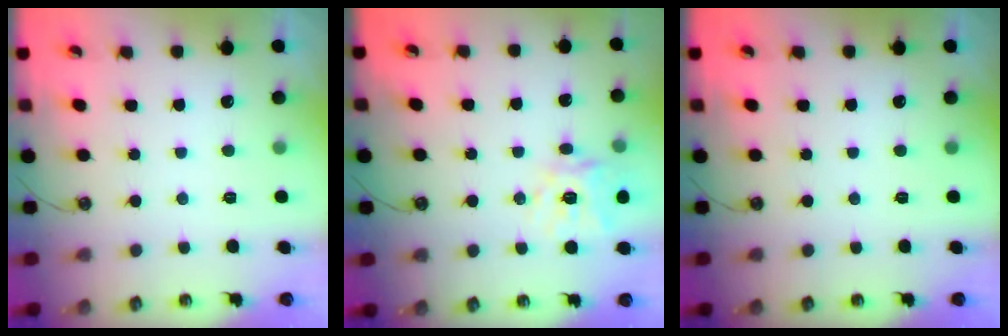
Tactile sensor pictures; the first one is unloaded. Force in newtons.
{"total": 15.2, "press": 15.0, "slide": 1.9}
{"total": 0.0}